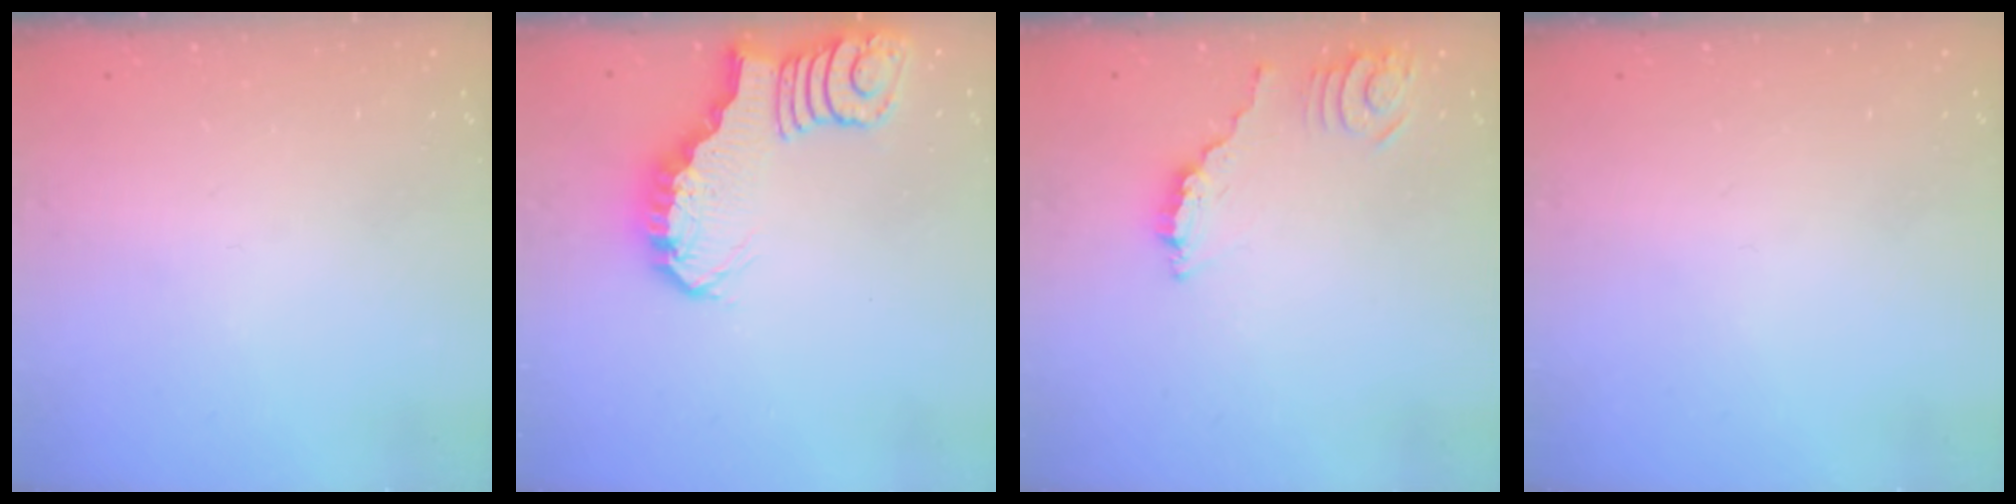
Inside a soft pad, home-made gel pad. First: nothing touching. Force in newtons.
{"total": 3.0, "press": 2.9, "slide": 0.4}
{"total": 3.0, "press": 3.0, "slide": 0.1}
{"total": 0.0}